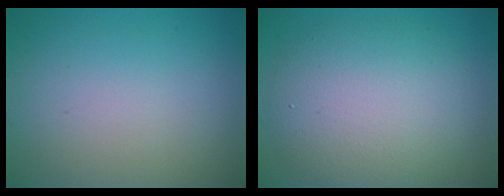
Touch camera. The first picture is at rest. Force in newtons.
{"total": 7.6, "press": 7.6, "slide": 0.2}